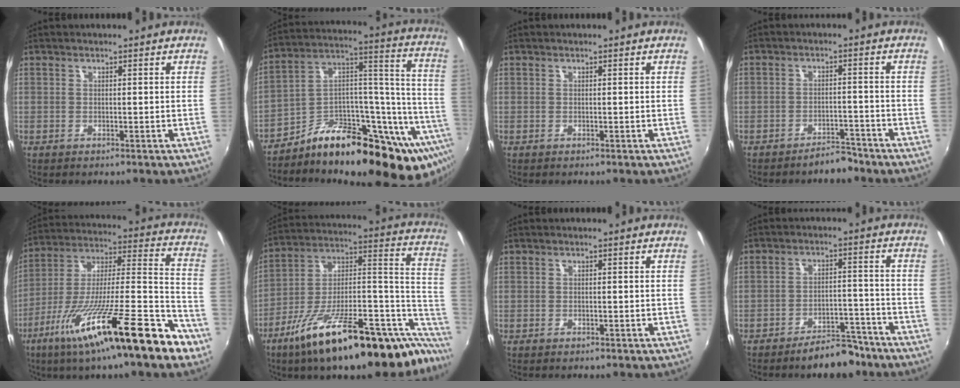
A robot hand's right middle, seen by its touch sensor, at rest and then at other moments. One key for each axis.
{"total": 27.2, "fx": -17.4, "fy": 10.8, "fz": 17.8, "tx": -0.213, "ty": 0.043, "tz": -0.260}
{"total": 0.0}
{"total": 4.0, "fx": -3.6, "fy": 1.5, "fz": 1.0, "tx": -0.023, "ty": 0.011, "tz": -0.047}
{"total": 26.2, "fx": -15.5, "fy": 2.7, "fz": 20.9, "tx": -0.330, "ty": -0.029, "tz": -0.259}
{"total": 32.0, "fx": -20.8, "fy": 9.0, "fz": 22.6, "tx": -0.295, "ty": 0.005, "tz": -0.321}
{"total": 0.8, "fx": -0.6, "fy": 0.4, "fz": 0.4, "tx": -0.007, "ty": -0.002, "tz": -0.010}
{"total": 8.3, "fx": -6.8, "fy": 3.2, "fz": 3.5, "tx": -0.063, "ty": 0.029, "tz": -0.083}